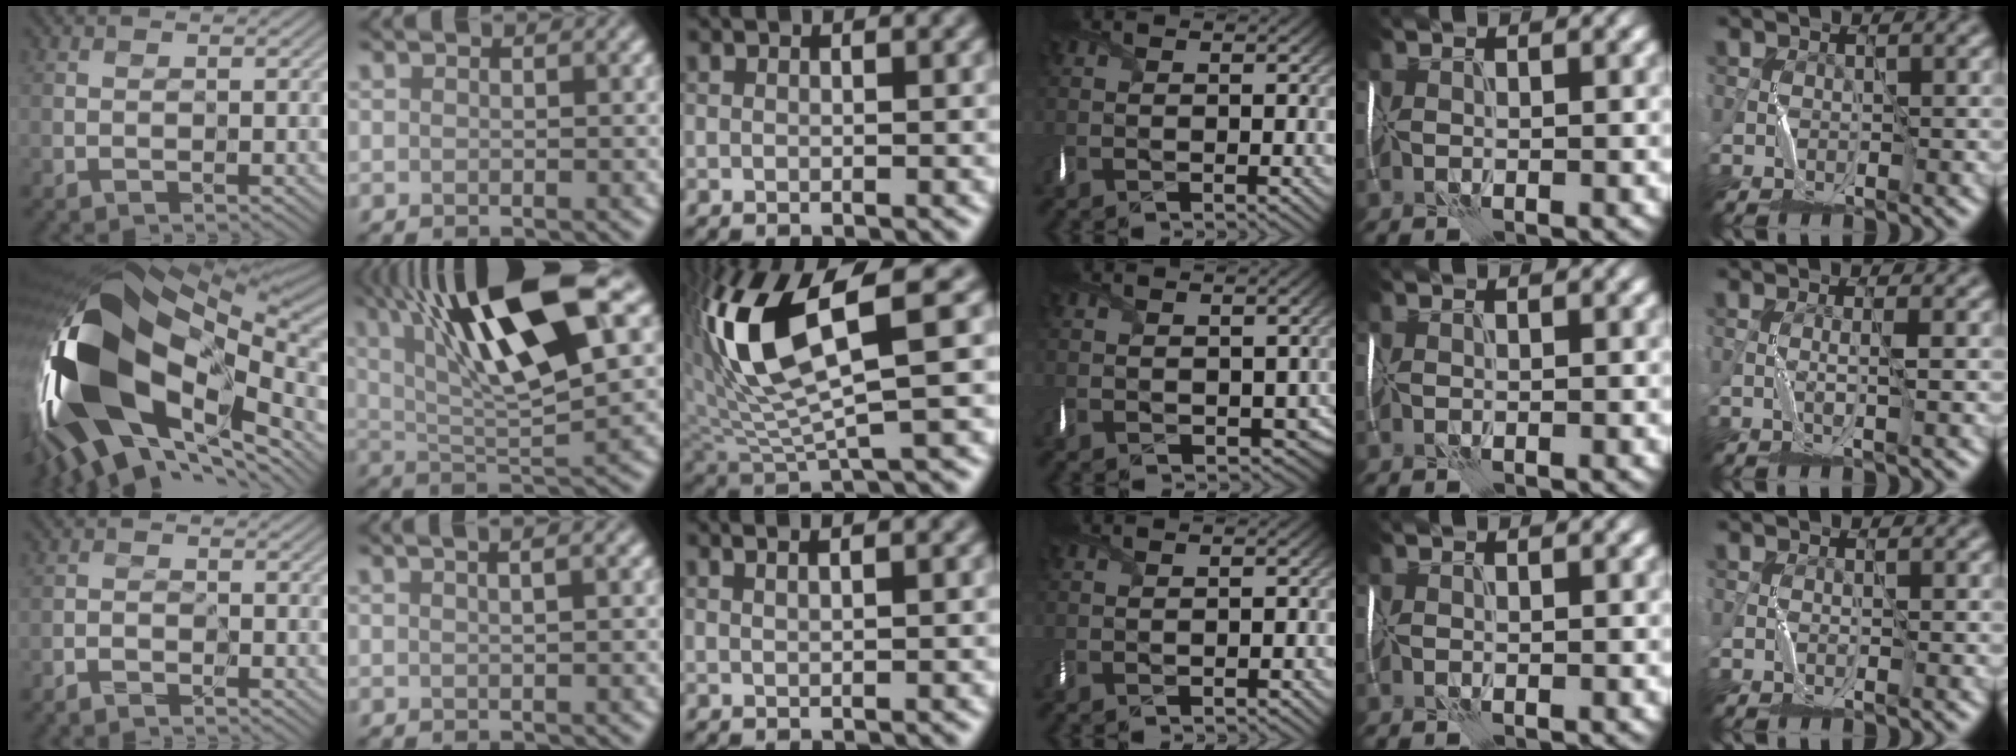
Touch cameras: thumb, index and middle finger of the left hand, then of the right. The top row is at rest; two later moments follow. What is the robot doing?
{"motion": "wrap", "object": "thread"}